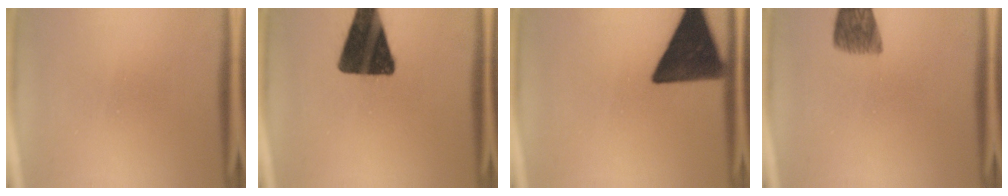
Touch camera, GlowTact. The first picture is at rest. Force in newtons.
{"total": 17.1}
{"total": 16.0}
{"total": 6.5}